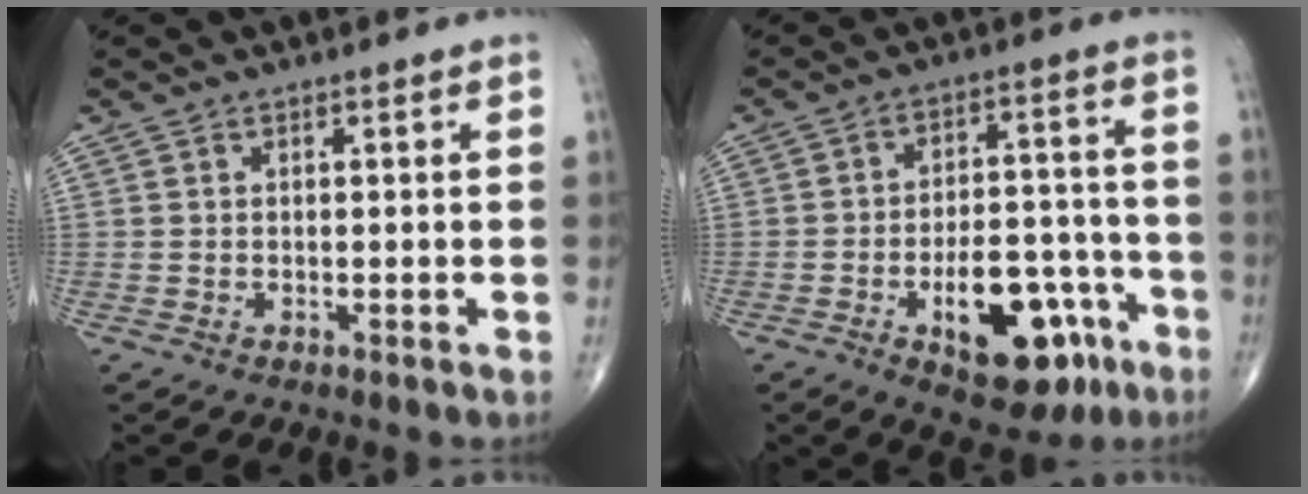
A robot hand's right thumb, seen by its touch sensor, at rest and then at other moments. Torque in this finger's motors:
{"motor_torque": [2.66, 2.35, 0.84, -0.95, 0.36]}